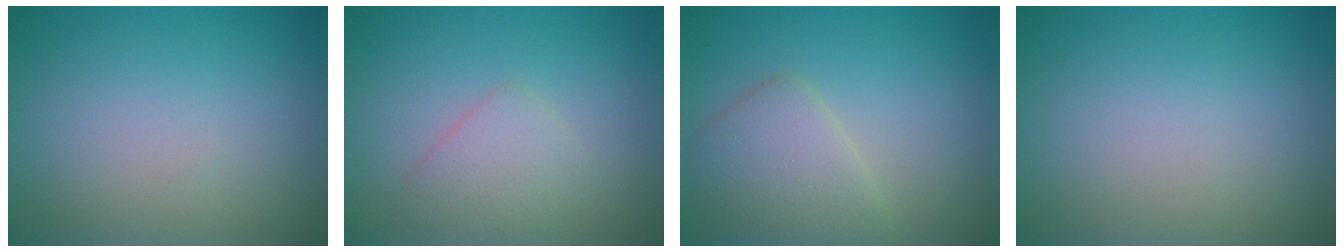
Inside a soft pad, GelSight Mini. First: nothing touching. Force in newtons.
{"total": 2.2, "press": 2.2, "slide": 0.1}
{"total": 3.8, "press": 3.8, "slide": 0.2}
{"total": 0.0}